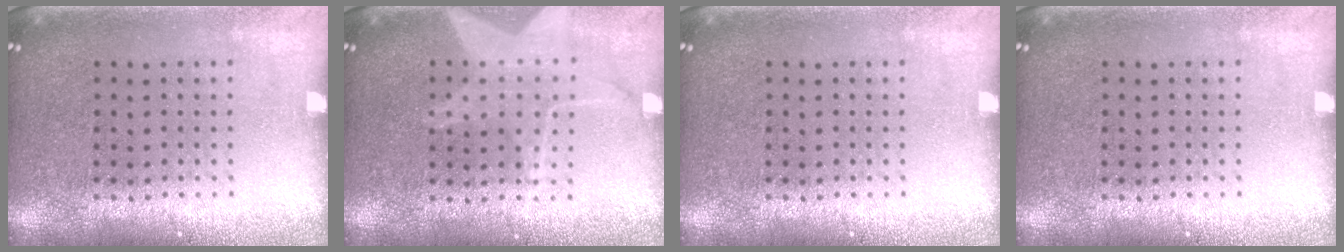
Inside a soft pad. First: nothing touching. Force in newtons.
{"total": 1.5, "press": 1.5, "slide": 0.2}
{"total": 0.0}
{"total": 0.0}